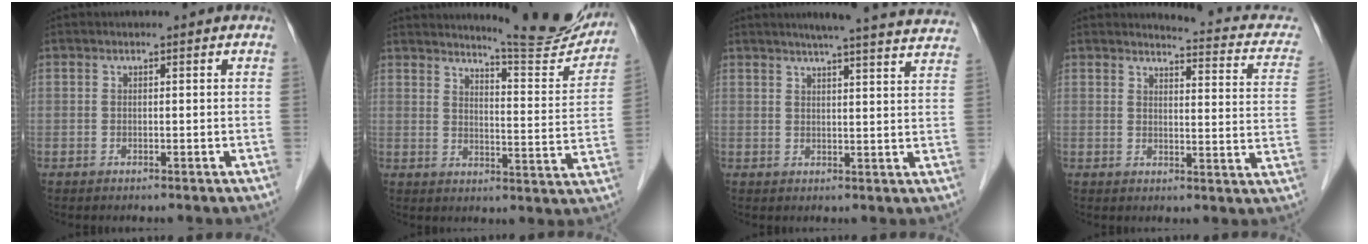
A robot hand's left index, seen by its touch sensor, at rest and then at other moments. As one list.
[{"total": 14.1, "force": [13.5, 0.2, 3.9], "torque": [-0.051, -0.062, 0.164]}, {"total": 18.7, "force": [17.2, 0.1, 7.4], "torque": [-0.098, -0.017, 0.200]}, {"total": 10.8, "force": [9.8, 2.2, 3.8], "torque": [-0.031, -0.027, 0.086]}]